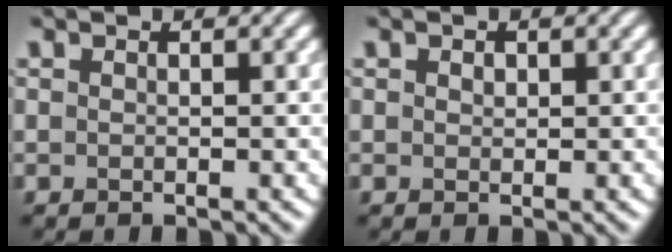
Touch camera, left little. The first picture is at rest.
{"total": 0.7, "force": [0.3, 0.5, 0.4], "torque": [-0.008, 0.000, 0.004]}